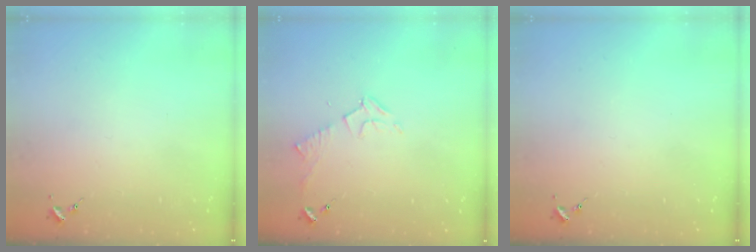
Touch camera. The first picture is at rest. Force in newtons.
{"total": 6.2, "press": 6.2, "slide": 0.7}
{"total": 0.0}